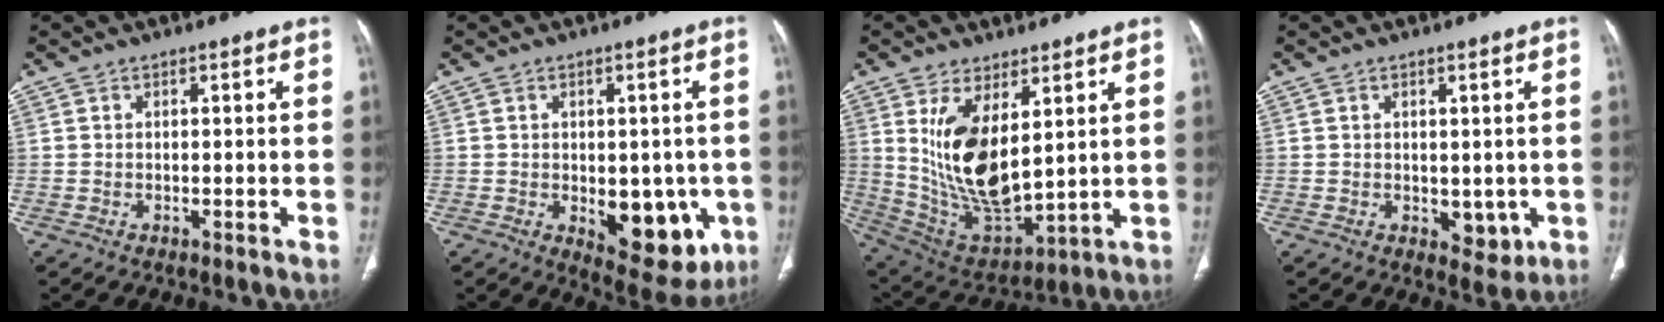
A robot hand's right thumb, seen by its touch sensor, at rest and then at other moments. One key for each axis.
{"total": 13.0, "fx": -3.2, "fy": 7.4, "fz": 10.2, "tx": -0.085, "ty": -0.004, "tz": -0.023}
{"total": 15.9, "fx": 4.5, "fy": 7.5, "fz": 13.3, "tx": -0.238, "ty": -0.030, "tz": 0.112}
{"total": 4.1, "fx": -0.2, "fy": 2.8, "fz": 2.9, "tx": -0.021, "ty": -0.009, "tz": 0.010}